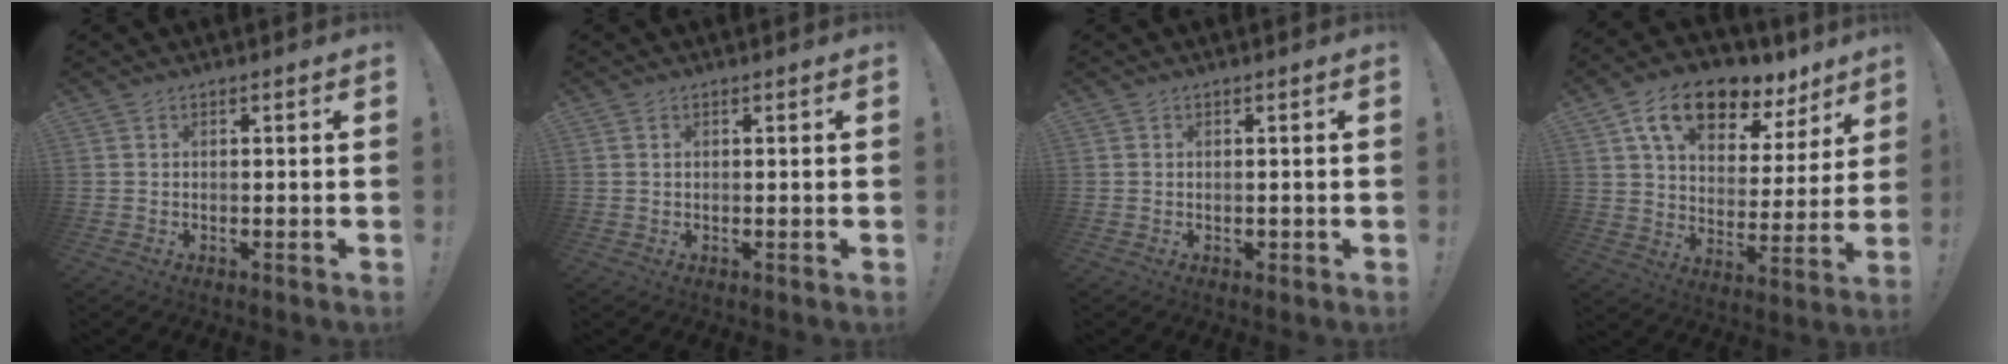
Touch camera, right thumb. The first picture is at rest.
{"total": 0.5, "force": [0.3, 0.3, 0.3], "torque": [-0.008, 0.003, 0.007]}
{"total": 0.8, "force": [-0.1, 0.8, 0.2], "torque": [-0.003, 0.002, -0.001]}
{"total": 15.7, "force": [10.0, 8.3, 8.9], "torque": [-0.151, -0.055, 0.178]}